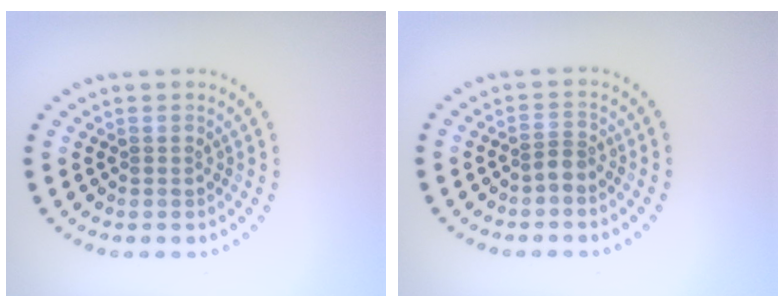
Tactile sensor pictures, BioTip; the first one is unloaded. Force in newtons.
{"total": 0.9, "press": 0.6, "slide": 0.7}